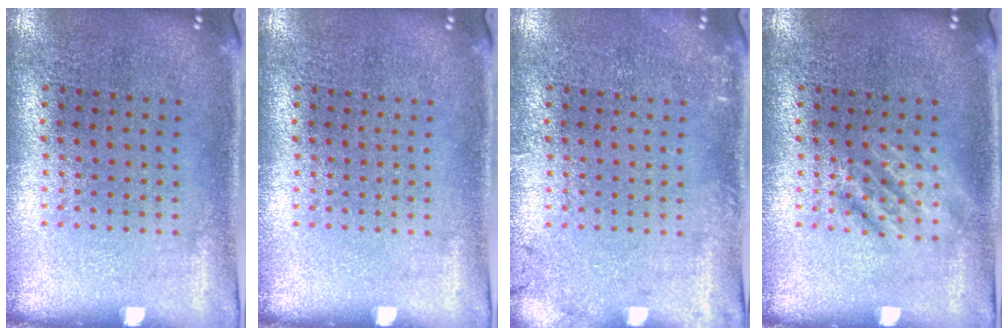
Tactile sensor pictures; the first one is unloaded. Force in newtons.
{"total": 0.0}
{"total": 1.7, "press": 1.7, "slide": 0.3}
{"total": 1.8, "press": 1.8, "slide": 0.3}